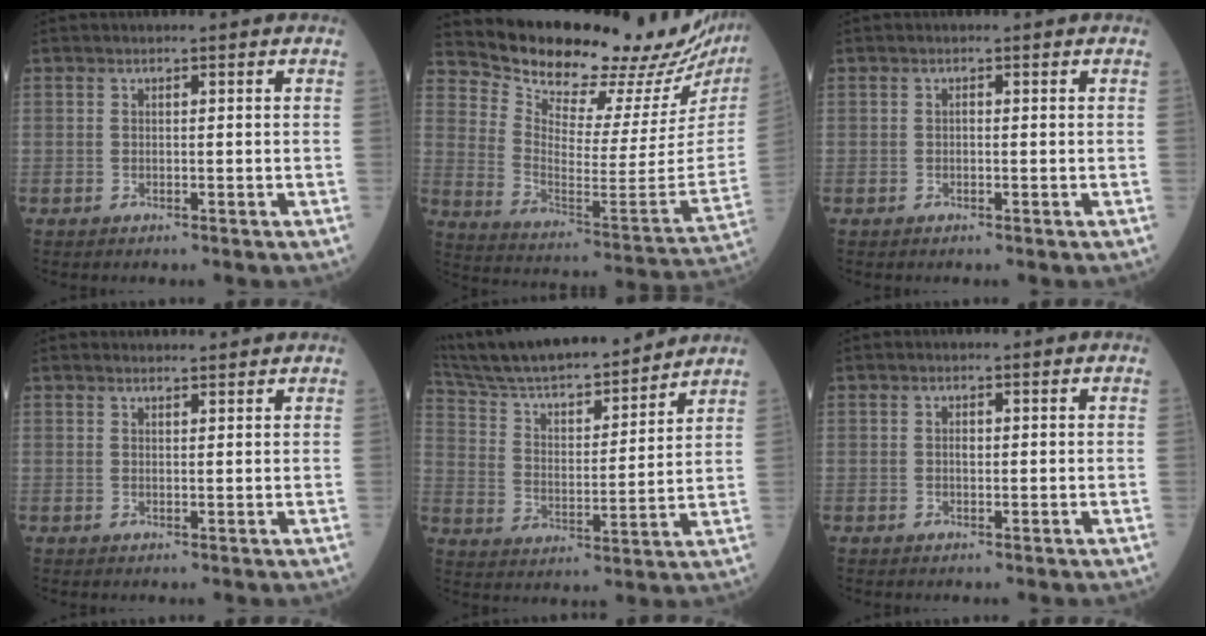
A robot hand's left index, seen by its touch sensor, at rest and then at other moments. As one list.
[{"total": 24.2, "force": [22.5, 3.1, 8.3], "torque": [-0.151, -0.103, 0.307]}, {"total": 0.0}, {"total": 3.5, "force": [3.4, 0.5, 0.5], "torque": [-0.013, 0.014, 0.045]}, {"total": 20.9, "force": [19.0, 2.5, 8.3], "torque": [-0.144, 0.009, 0.303]}, {"total": 0.7, "force": [0.2, 0.3, 0.6], "torque": [-0.015, 0.000, 0.003]}]